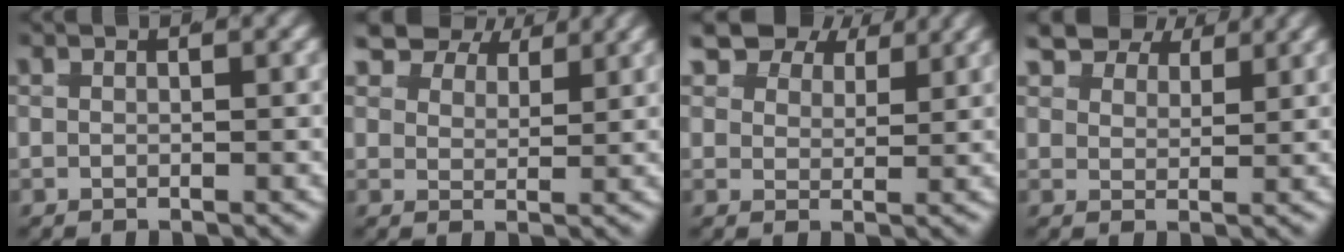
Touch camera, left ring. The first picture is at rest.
{"total": 7.2, "force": [5.0, 3.9, 3.3], "torque": [-0.050, 0.010, 0.070]}
{"total": 7.5, "force": [4.7, 4.7, 3.6], "torque": [-0.057, 0.007, 0.065]}
{"total": 6.1, "force": [4.6, 3.0, 2.7], "torque": [-0.039, 0.008, 0.067]}